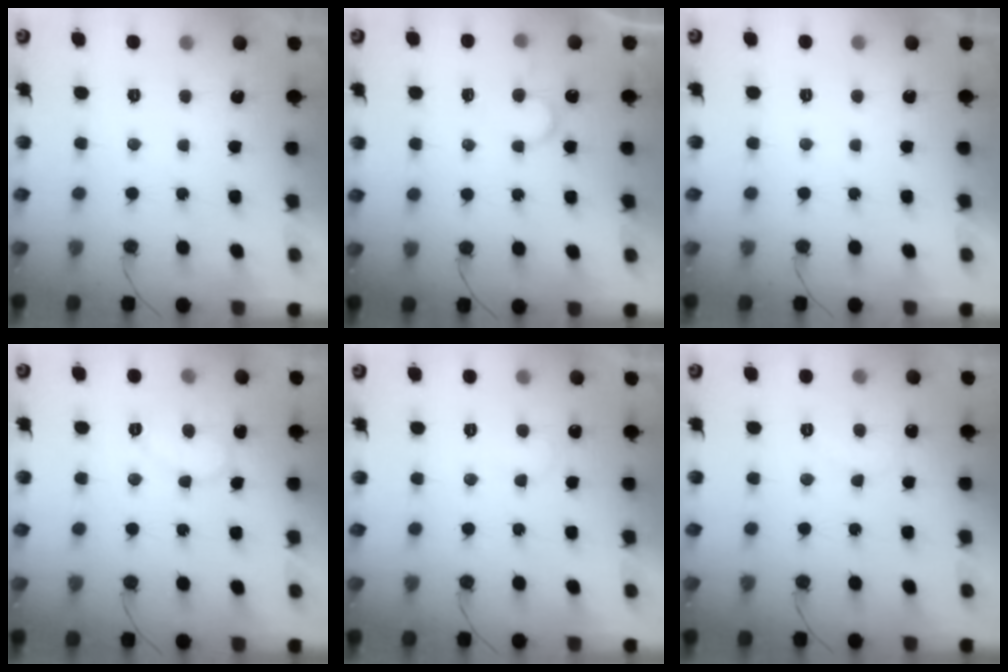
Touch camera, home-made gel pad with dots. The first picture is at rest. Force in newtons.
{"total": 6.3, "press": 6.3, "slide": 0.4}
{"total": 1.8, "press": 1.8, "slide": 0.1}
{"total": 8.8, "press": 8.7, "slide": 0.4}
{"total": 6.9, "press": 6.9, "slide": 0.5}
{"total": 6.5, "press": 6.5, "slide": 0.7}